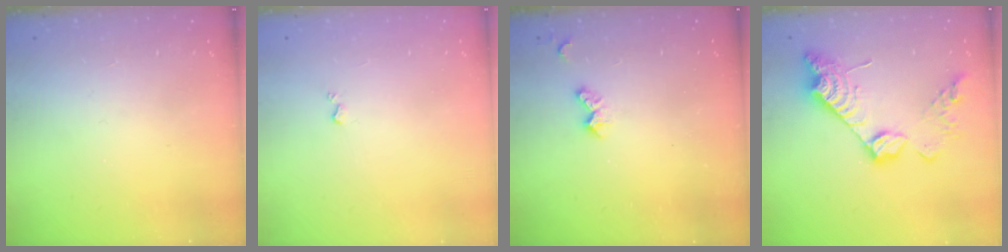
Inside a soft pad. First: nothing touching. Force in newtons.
{"total": 0.7, "press": 0.7, "slide": 0.2}
{"total": 4.7, "press": 4.6, "slide": 0.7}
{"total": 16.6, "press": 16.6, "slide": 1.2}